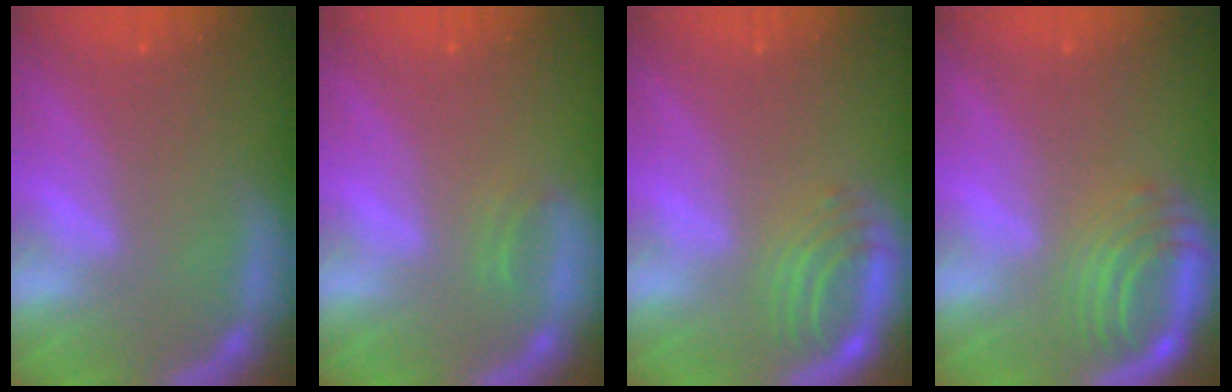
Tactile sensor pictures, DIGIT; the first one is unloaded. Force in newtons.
{"total": 0.9}
{"total": 4.0}
{"total": 5.5}